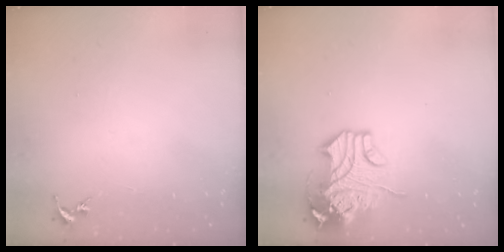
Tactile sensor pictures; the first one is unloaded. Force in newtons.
{"total": 13.9, "press": 13.7, "slide": 2.3}